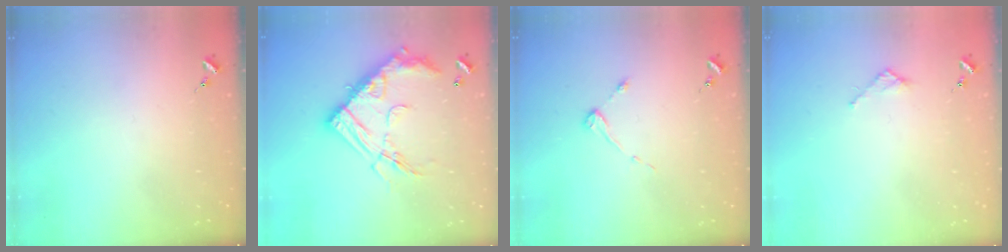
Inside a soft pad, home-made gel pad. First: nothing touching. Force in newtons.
{"total": 20.3, "press": 20.2, "slide": 1.9}
{"total": 3.1, "press": 3.1, "slide": 0.4}
{"total": 2.7, "press": 2.7, "slide": 0.2}